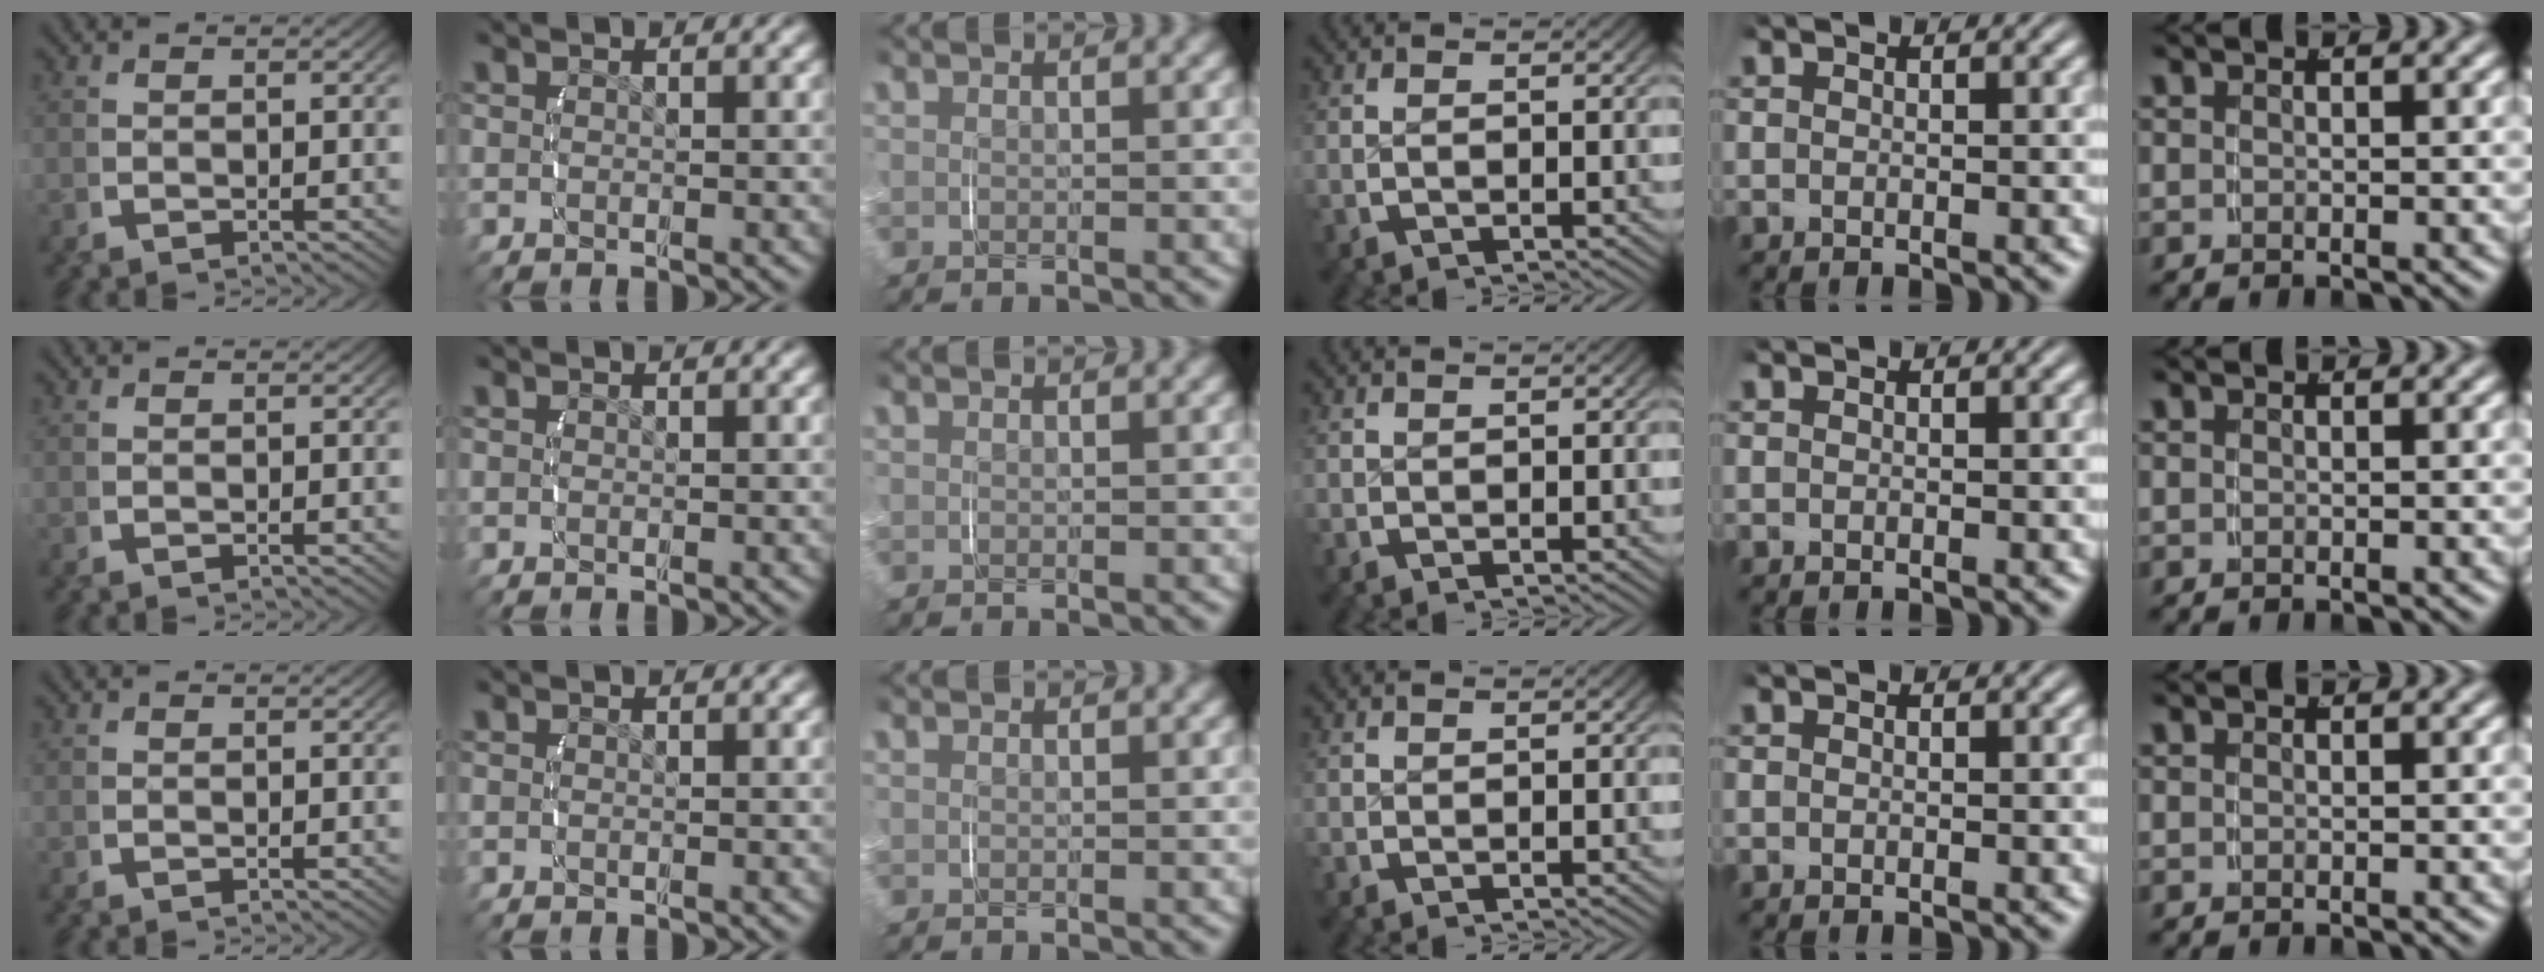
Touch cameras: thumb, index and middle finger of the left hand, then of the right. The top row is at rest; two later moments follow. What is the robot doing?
{"motion": "grasp_and_lifting", "object": "velcro strap"}